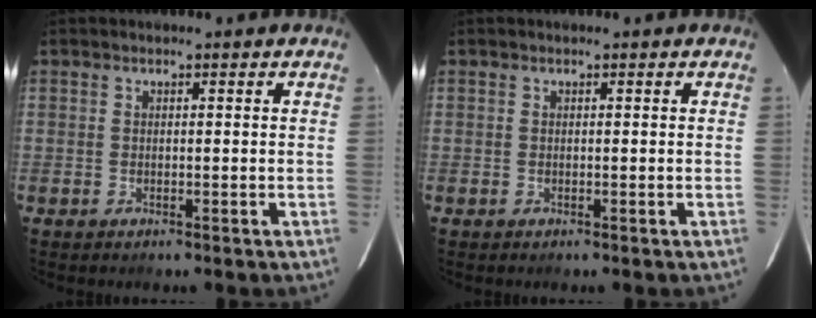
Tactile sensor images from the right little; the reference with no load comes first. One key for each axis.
{"total": 0.0}